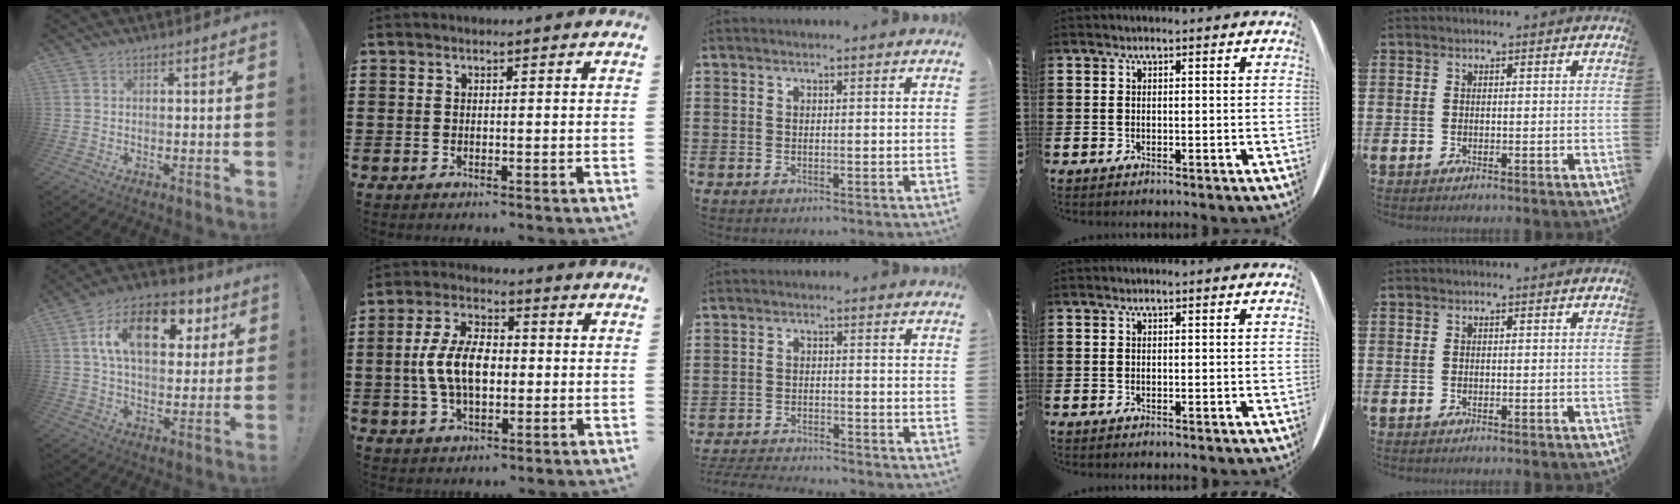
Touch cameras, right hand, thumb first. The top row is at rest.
{"thumb": {"total": 17.7, "force": [6.2, 10.5, 12.8], "torque": [-0.199, -0.005, 0.107]}, "index": {"total": 8.8, "force": [-0.4, 5.0, 7.2], "torque": [-0.170, 0.005, -0.016]}, "middle": {"total": 3.5, "force": [-3.4, 0.1, 0.5], "torque": [-0.018, -0.004, -0.074]}}